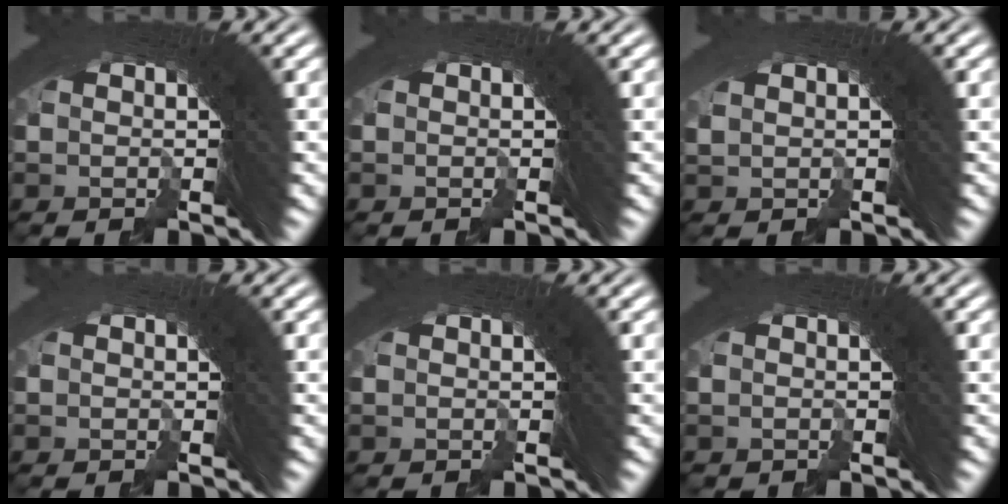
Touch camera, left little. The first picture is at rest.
{"total": 0.0}
{"total": 0.9, "force": [0.6, -0.6, 0.0], "torque": [0.017, 0.010, 0.013]}
{"total": 0.8, "force": [-0.6, -0.2, -0.5], "torque": [0.017, 0.006, -0.013]}
{"total": 0.0}
{"total": 0.8, "force": [-0.7, 0.1, -0.4], "torque": [0.008, -0.005, -0.008]}